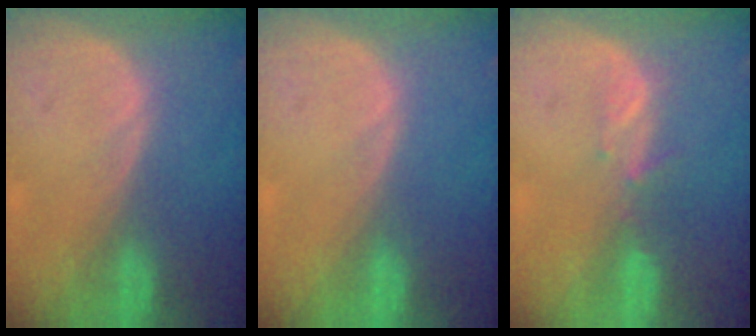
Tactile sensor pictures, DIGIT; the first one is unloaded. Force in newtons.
{"total": 0.0}
{"total": 1.9, "press": 1.8, "slide": 0.7}